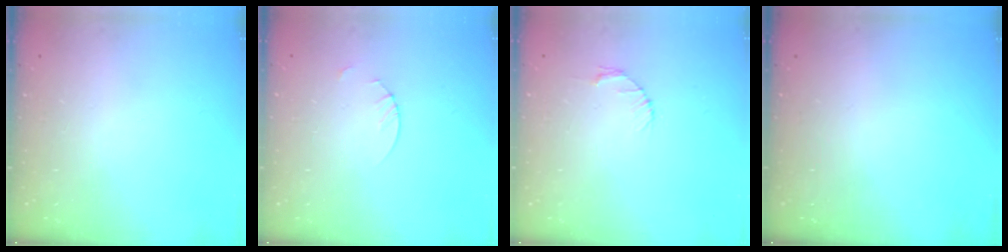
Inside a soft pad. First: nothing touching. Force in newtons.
{"total": 1.9, "press": 1.9, "slide": 0.2}
{"total": 2.7, "press": 2.7, "slide": 0.4}
{"total": 0.0}